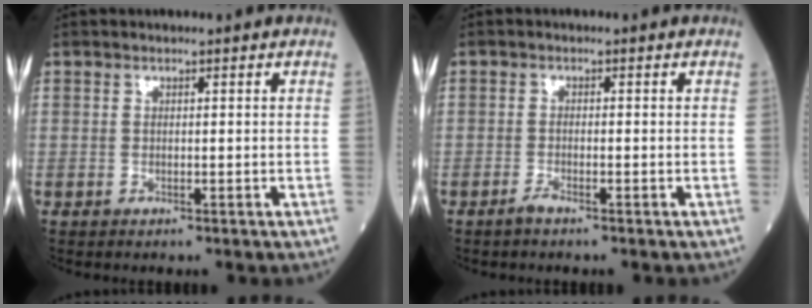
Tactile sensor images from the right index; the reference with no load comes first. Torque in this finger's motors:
{"motor_torque": [0.09, 0.00, 0.08, 0.02]}